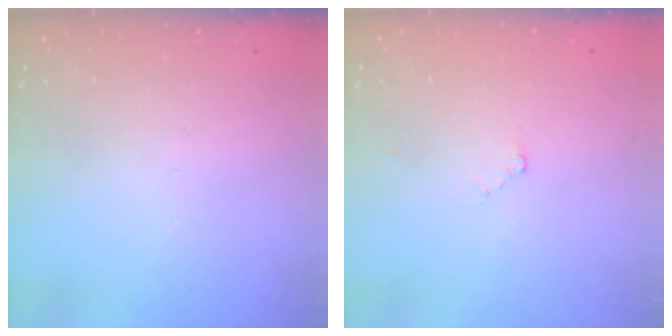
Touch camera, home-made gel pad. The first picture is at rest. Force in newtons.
{"total": 2.4, "press": 2.4, "slide": 0.4}